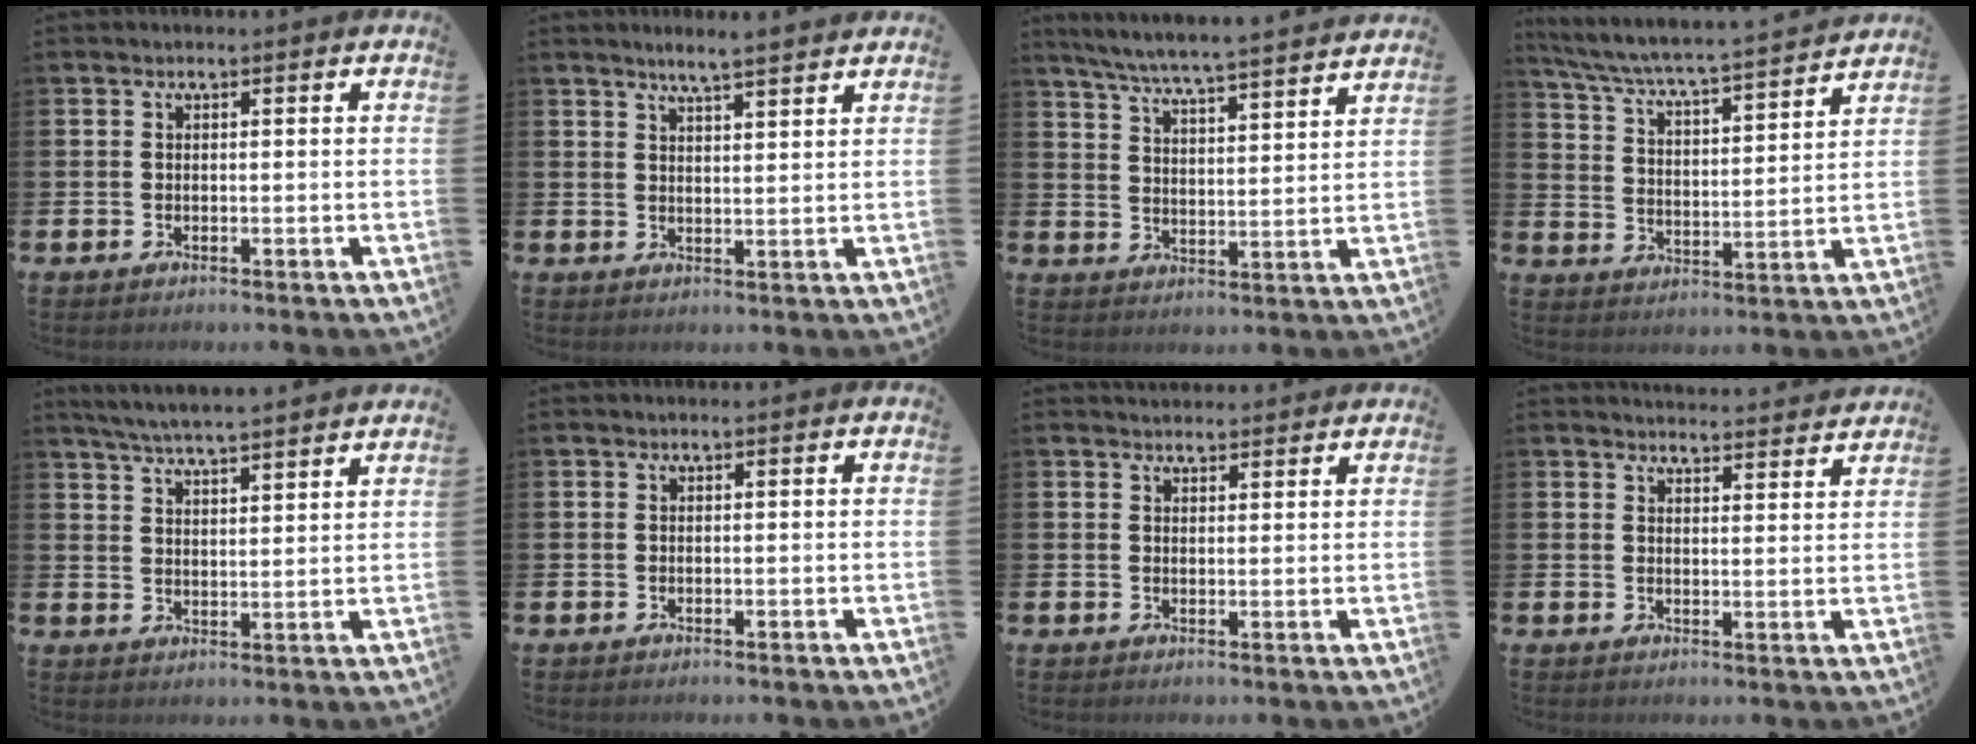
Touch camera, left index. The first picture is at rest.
{"total": 4.1, "force": [4.0, -0.3, 1.1], "torque": [-0.029, -0.015, 0.070]}
{"total": 6.6, "force": [6.3, -0.4, 1.8], "torque": [-0.061, -0.045, 0.109]}
{"total": 5.7, "force": [5.5, 0.0, 1.8], "torque": [-0.064, -0.048, 0.088]}
{"total": 5.6, "force": [5.5, -0.3, 0.9], "torque": [-0.039, -0.029, 0.099]}
{"total": 0.0}
{"total": 2.4, "force": [2.3, 0.5, -0.1], "torque": [0.006, -0.010, 0.042]}
{"total": 3.8, "force": [3.8, 0.2, -0.1], "torque": [0.009, -0.032, 0.066]}